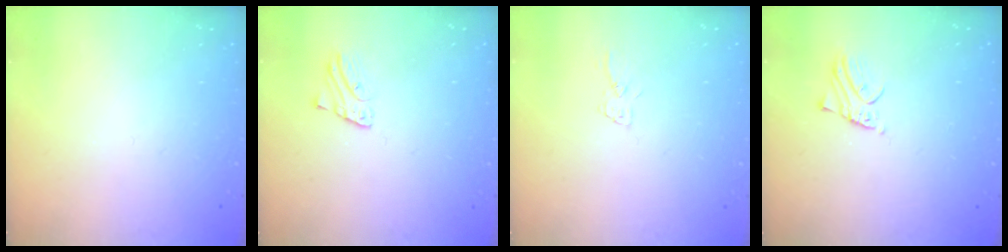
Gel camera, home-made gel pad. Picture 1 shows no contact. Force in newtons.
{"total": 1.1, "press": 1.1, "slide": 0.1}
{"total": 4.7, "press": 4.7, "slide": 0.6}
{"total": 1.5, "press": 1.5, "slide": 0.0}